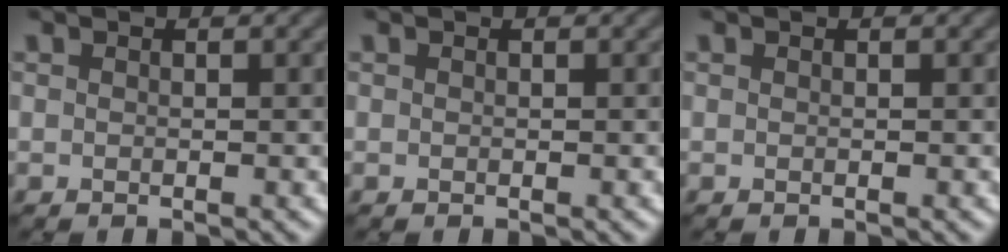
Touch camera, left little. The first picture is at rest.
{"total": 0.0}
{"total": 0.7, "force": [-0.1, -0.4, -0.6], "torque": [0.005, 0.003, 0.008]}